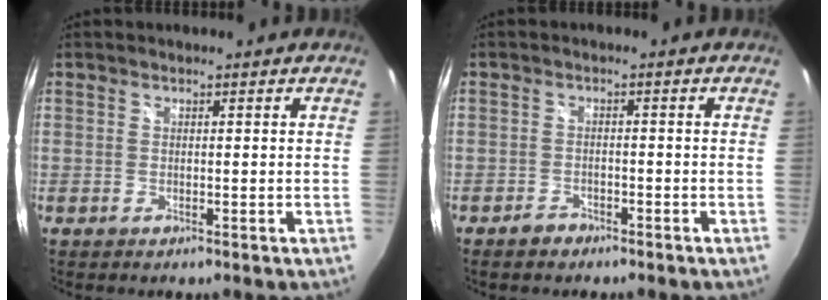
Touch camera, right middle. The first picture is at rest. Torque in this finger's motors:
{"motor_torque": [0.32, -0.25, 0.06, 0.00]}